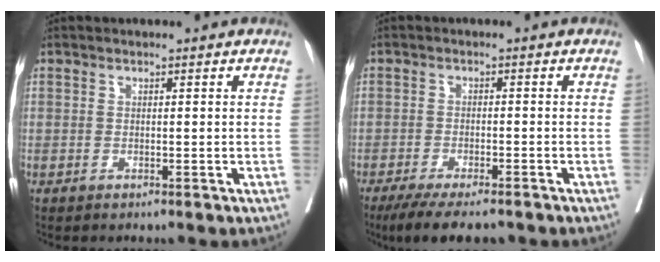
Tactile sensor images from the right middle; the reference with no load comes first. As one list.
[{"total": 8.8, "force": [-7.1, 2.0, 4.8], "torque": [-0.065, -0.012, -0.110]}]